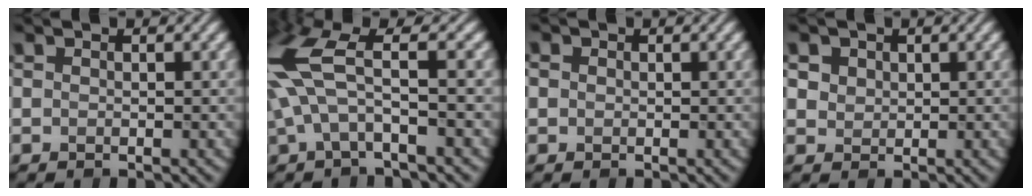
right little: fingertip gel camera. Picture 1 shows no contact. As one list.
[{"total": 6.5, "force": [1.1, 1.7, 6.2], "torque": [-0.155, 0.015, 0.019]}, {"total": 0.9, "force": [-0.1, 0.8, 0.3], "torque": [-0.001, 0.005, -0.010]}, {"total": 2.7, "force": [1.3, 2.1, 1.2], "torque": [-0.039, 0.009, 0.030]}]